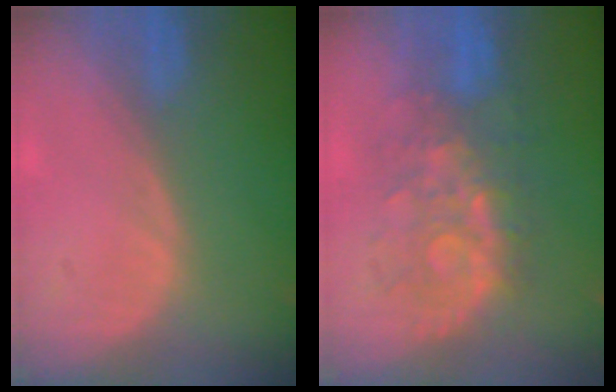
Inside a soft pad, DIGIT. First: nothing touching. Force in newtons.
{"total": 8.3, "press": 8.3, "slide": 0.9}